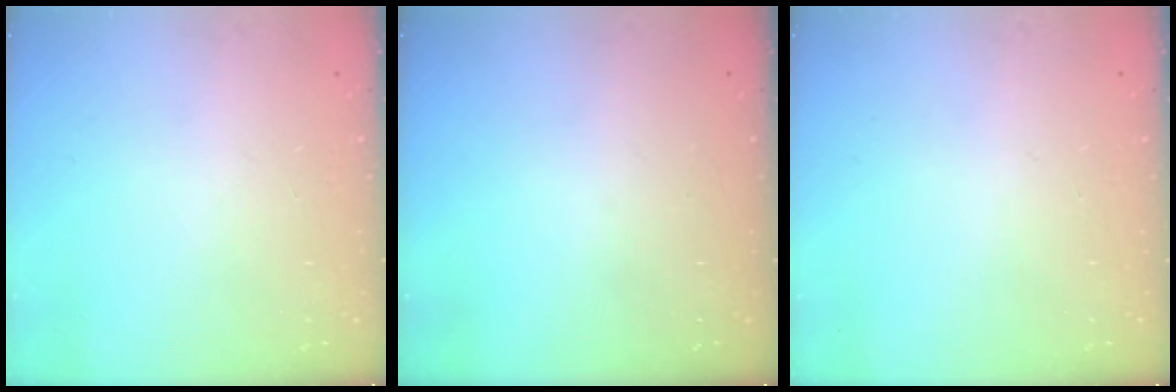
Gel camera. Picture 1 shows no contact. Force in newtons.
{"total": 0.0}
{"total": 0.0}